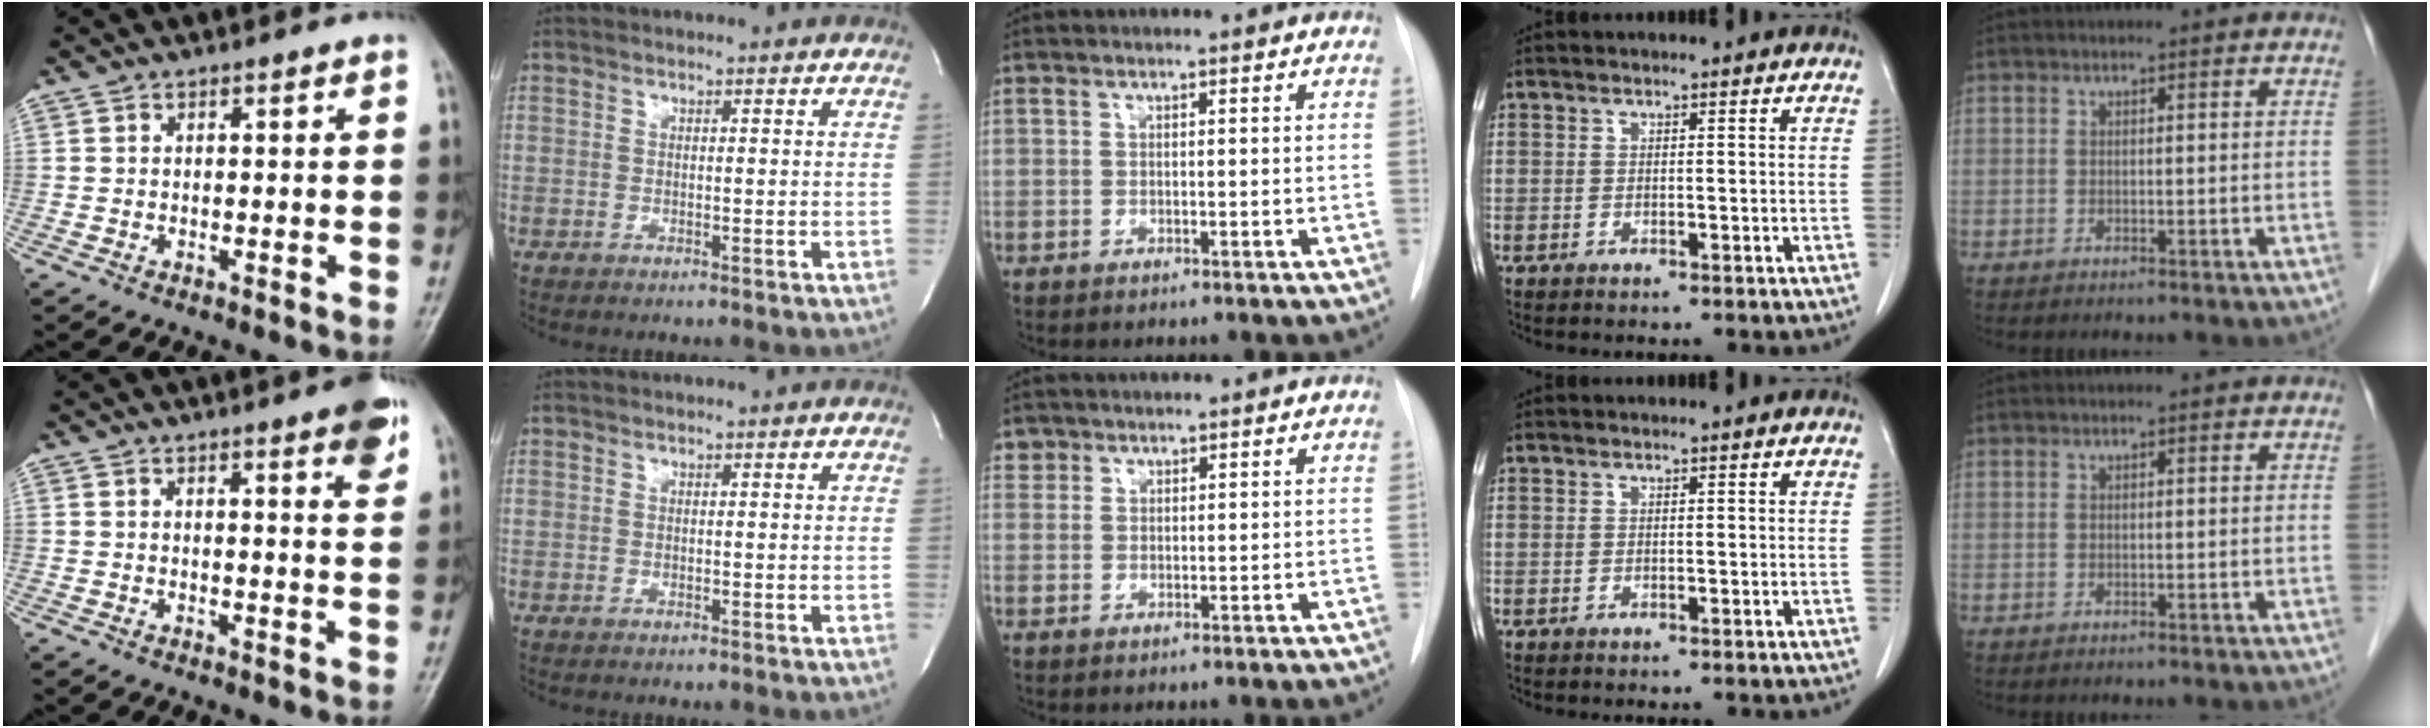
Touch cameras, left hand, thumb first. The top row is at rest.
{"thumb": {"total": 5.8, "force": [3.4, 0.9, 4.6], "torque": [-0.049, -0.014, 0.041]}, "middle": {"total": 1.7, "force": [1.4, 1.0, -0.3], "torque": [0.011, 0.008, 0.022]}}